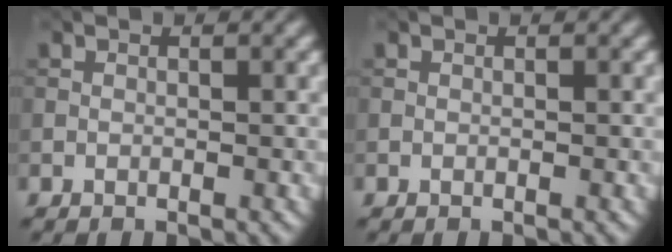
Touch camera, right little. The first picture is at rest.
{"total": 0.0}